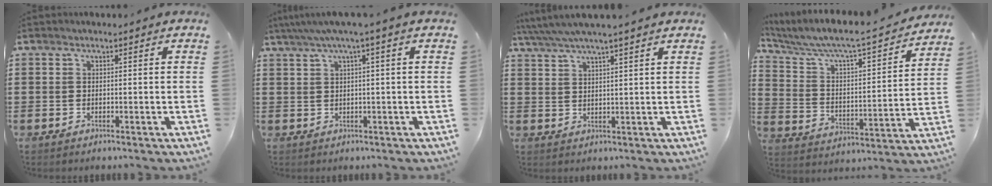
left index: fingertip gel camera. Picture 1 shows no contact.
{"total": 2.5, "force": [0.7, -0.3, 2.4], "torque": [-0.046, -0.004, 0.010]}
{"total": 3.9, "force": [3.3, 0.1, 2.1], "torque": [-0.050, -0.007, 0.058]}
{"total": 5.4, "force": [4.7, 0.5, 2.6], "torque": [-0.076, -0.044, 0.070]}